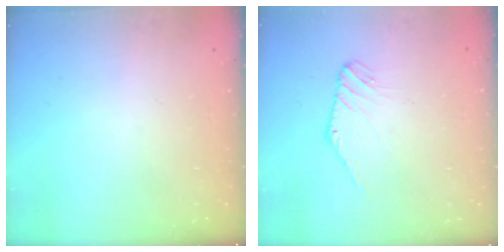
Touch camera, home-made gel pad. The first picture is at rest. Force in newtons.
{"total": 0.7, "press": 0.7, "slide": 0.2}